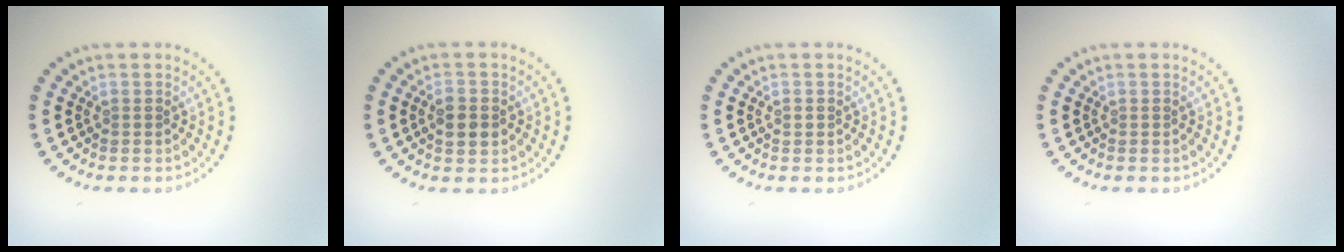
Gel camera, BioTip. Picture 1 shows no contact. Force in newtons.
{"total": 2.8, "press": 2.8, "slide": 0.2}
{"total": 0.7, "press": 0.7, "slide": 0.1}
{"total": 0.0}